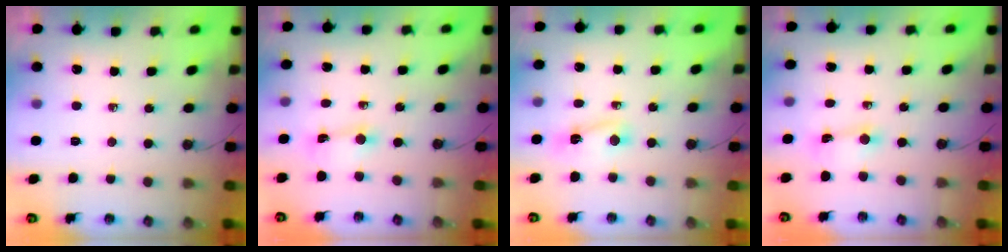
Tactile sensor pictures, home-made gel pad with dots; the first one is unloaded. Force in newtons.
{"total": 2.0, "press": 2.0, "slide": 0.1}
{"total": 3.4, "press": 3.4, "slide": 0.4}
{"total": 2.0, "press": 2.0, "slide": 0.1}